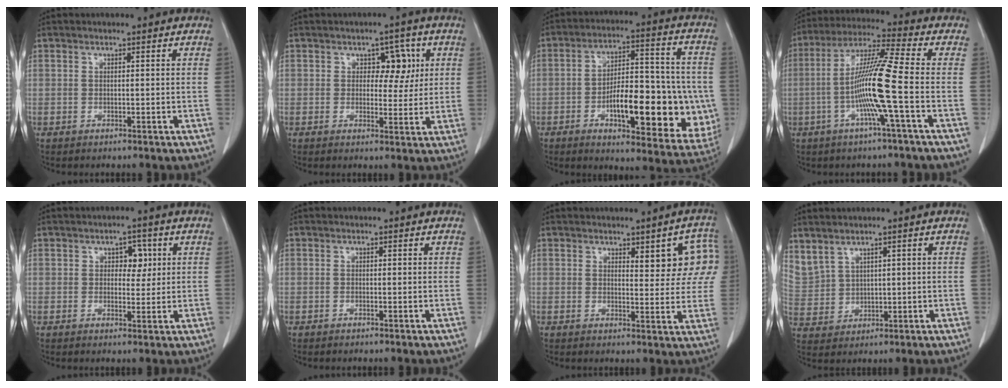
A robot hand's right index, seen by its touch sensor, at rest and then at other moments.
{"total": 5.0, "force": [1.5, 3.1, 3.6], "torque": [-0.036, 0.011, 0.022]}
{"total": 20.1, "force": [-4.6, 6.7, 18.4], "torque": [-0.218, 0.023, -0.052]}
{"total": 11.9, "force": [-2.6, -1.3, 11.6], "torque": [-0.223, 0.003, -0.057]}
{"total": 3.5, "force": [1.1, 2.2, 2.5], "torque": [-0.026, 0.009, 0.014]}
{"total": 0.0}
{"total": 8.0, "force": [3.0, 2.8, 6.9], "torque": [-0.060, 0.012, 0.031]}
{"total": 9.1, "force": [5.4, 6.2, 3.8], "torque": [-0.123, 0.015, 0.138]}